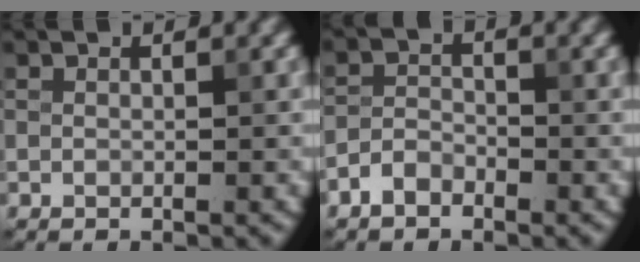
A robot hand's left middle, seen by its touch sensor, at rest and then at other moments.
{"total": 2.1, "force": [-1.5, 1.2, 0.9], "torque": [-0.014, 0.006, -0.034]}